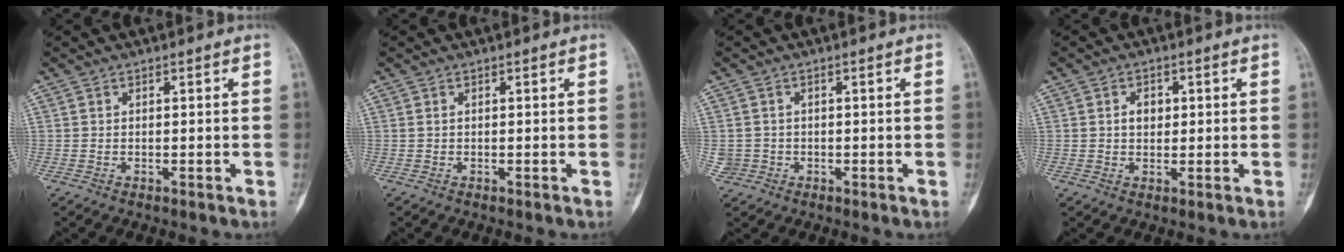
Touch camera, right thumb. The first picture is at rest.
{"total": 0.0}
{"total": 2.3, "force": [-0.5, 2.2, 0.0], "torque": [0.012, 0.007, -0.010]}
{"total": 2.9, "force": [0.5, 2.2, 1.8], "torque": [-0.012, 0.002, 0.006]}